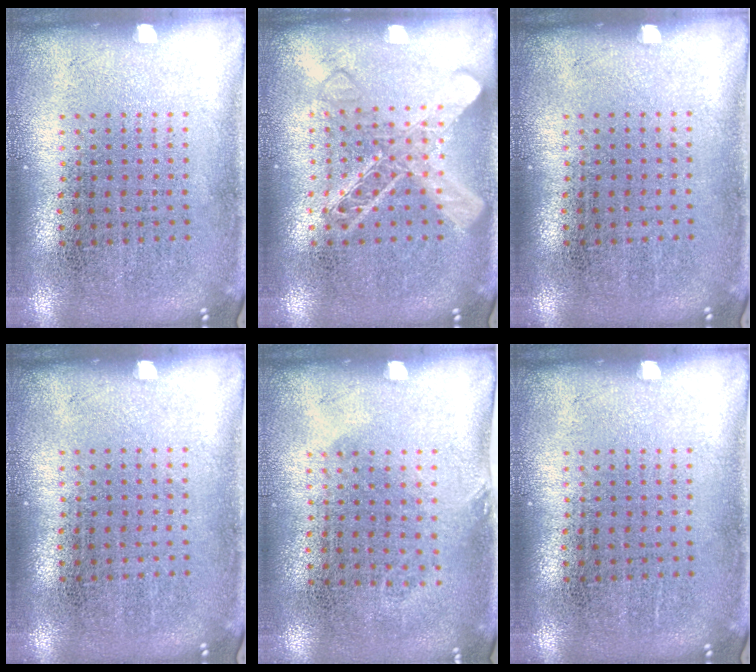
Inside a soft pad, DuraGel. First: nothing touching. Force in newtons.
{"total": 2.9, "press": 2.9, "slide": 0.5}
{"total": 0.0}
{"total": 0.0}
{"total": 0.8, "press": 0.7, "slide": 0.5}
{"total": 0.0}